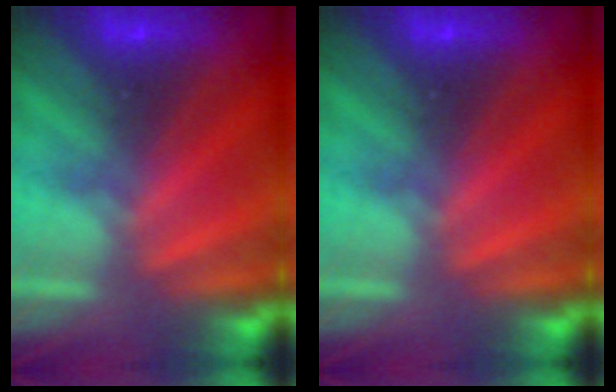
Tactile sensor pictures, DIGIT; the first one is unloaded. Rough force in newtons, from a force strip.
{"total": 0.0}